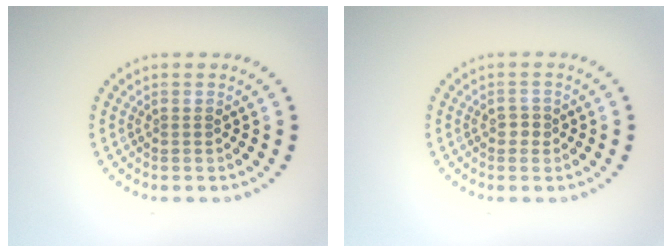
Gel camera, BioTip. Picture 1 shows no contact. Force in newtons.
{"total": 1.1, "press": 1.0, "slide": 0.4}